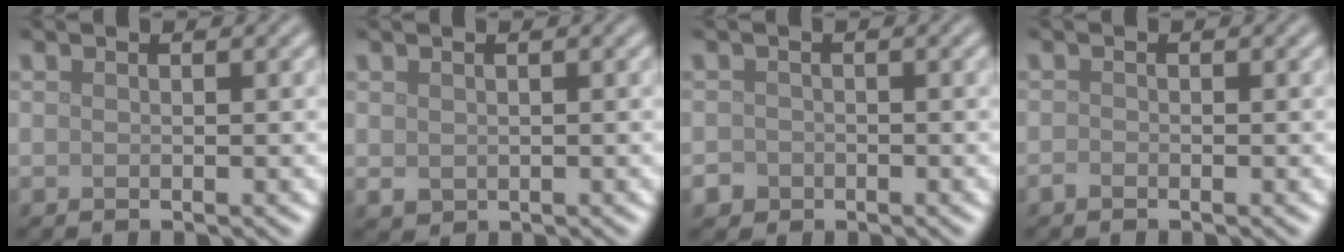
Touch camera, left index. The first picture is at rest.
{"total": 0.9, "force": [0.2, 0.8, 0.4], "torque": [-0.006, -0.001, 0.005]}
{"total": 1.6, "force": [-0.9, 1.4, 0.2], "torque": [0.004, 0.005, -0.014]}
{"total": 0.6, "force": [-0.5, 0.3, 0.2], "torque": [-0.002, -0.002, -0.011]}